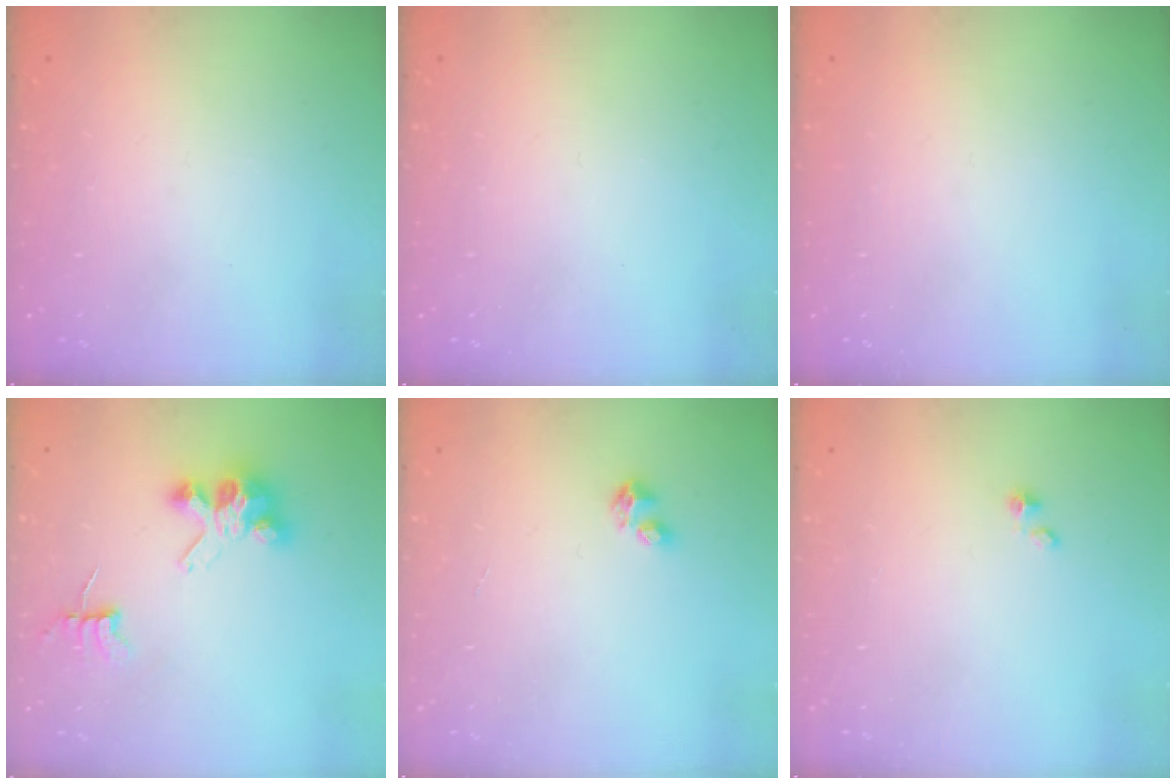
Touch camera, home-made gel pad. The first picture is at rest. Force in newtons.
{"total": 0.0}
{"total": 0.0}
{"total": 6.8, "press": 6.8, "slide": 0.5}
{"total": 3.0, "press": 2.9, "slide": 0.3}
{"total": 1.5, "press": 1.5, "slide": 0.0}